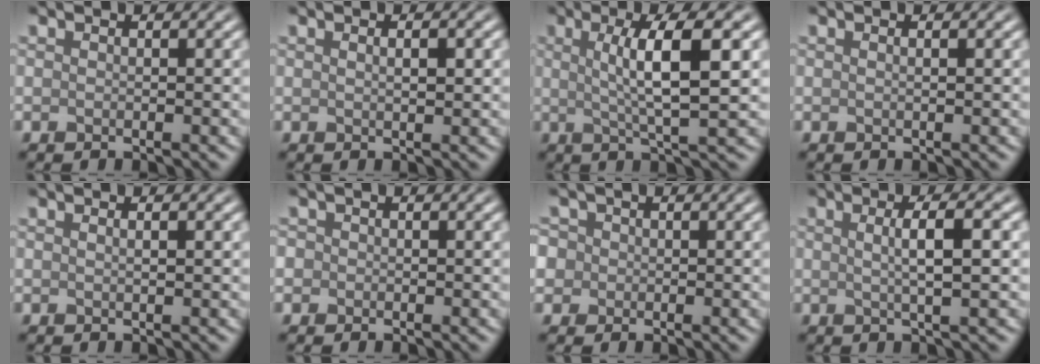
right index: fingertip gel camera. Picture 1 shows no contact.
{"total": 1.1, "force": [0.4, 0.3, 1.0], "torque": [-0.017, 0.000, 0.007]}
{"total": 6.4, "force": [1.3, 1.4, 6.2], "torque": [-0.092, 0.008, 0.020]}
{"total": 0.5, "force": [0.2, 0.1, 0.5], "torque": [-0.005, 0.002, 0.000]}
{"total": 0.8, "force": [0.3, 0.2, 0.7], "torque": [-0.009, 0.002, 0.002]}
{"total": 1.1, "force": [-0.1, 1.1, 0.2], "torque": [0.006, -0.002, -0.008]}
{"total": 3.5, "force": [0.8, 3.2, 1.3], "torque": [-0.016, 0.025, -0.008]}
{"total": 3.6, "force": [0.4, 0.9, 3.5], "torque": [-0.049, 0.006, 0.003]}